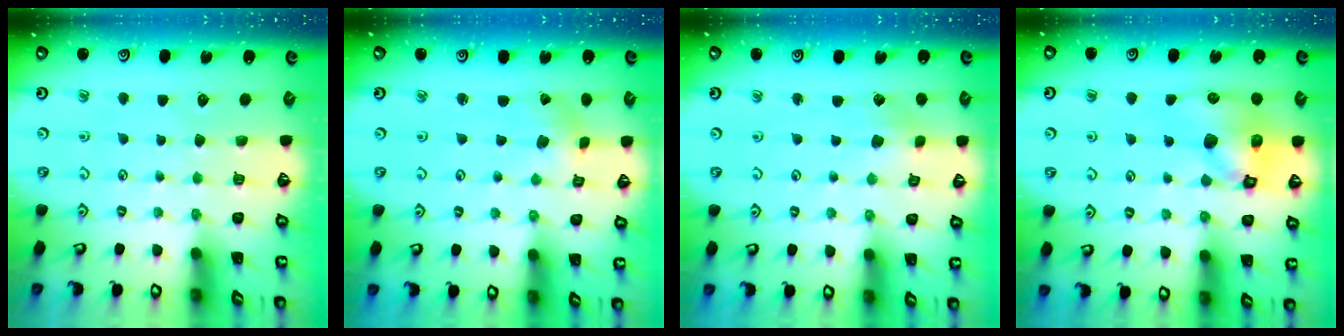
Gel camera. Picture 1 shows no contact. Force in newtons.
{"total": 1.1, "press": 1.0, "slide": 0.1}
{"total": 2.6, "press": 2.6, "slide": 0.3}
{"total": 13.0, "press": 12.8, "slide": 2.3}